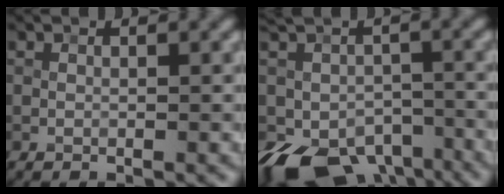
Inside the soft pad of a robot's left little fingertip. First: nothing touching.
{"total": 10.9, "force": [-5.9, 6.5, 6.5], "torque": [-0.114, -0.027, -0.093]}